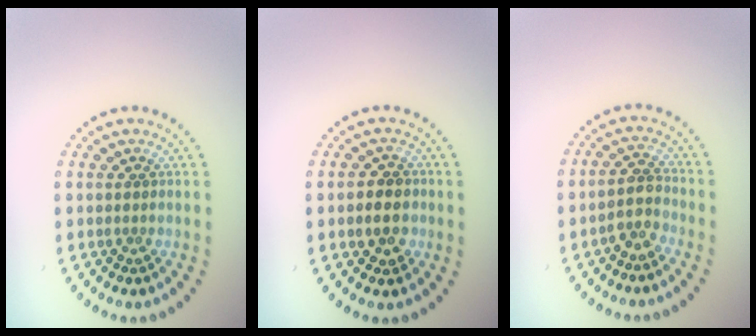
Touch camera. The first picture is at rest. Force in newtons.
{"total": 2.8, "press": 2.7, "slide": 0.6}
{"total": 2.2, "press": 2.0, "slide": 1.0}